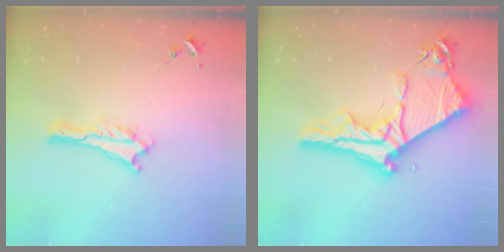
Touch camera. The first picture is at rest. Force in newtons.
{"total": 10.5, "press": 10.4, "slide": 1.1}